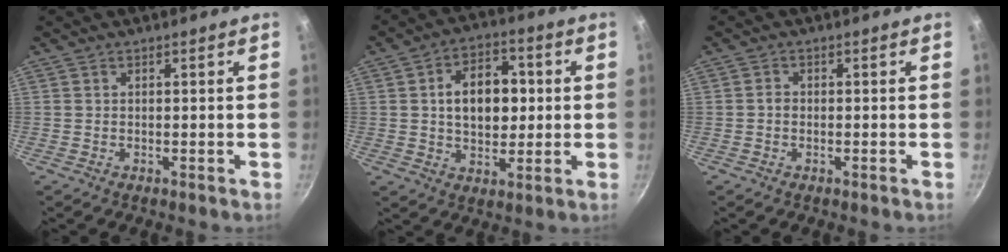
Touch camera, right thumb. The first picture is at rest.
{"total": 12.1, "force": [1.3, 8.2, 8.8], "torque": [-0.099, 0.012, 0.016]}
{"total": 1.2, "force": [-0.4, 0.9, 0.6], "torque": [-0.009, 0.007, -0.007]}